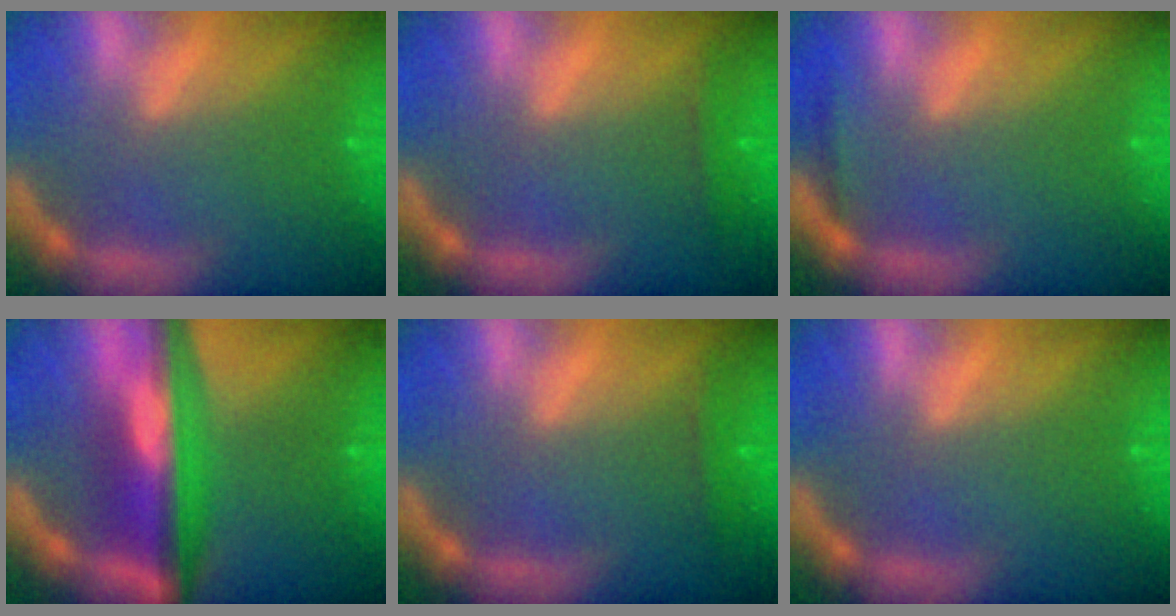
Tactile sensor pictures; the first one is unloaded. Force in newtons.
{"total": 1.4}
{"total": 0.9}
{"total": 9.0}
{"total": 1.4}
{"total": 0.0}